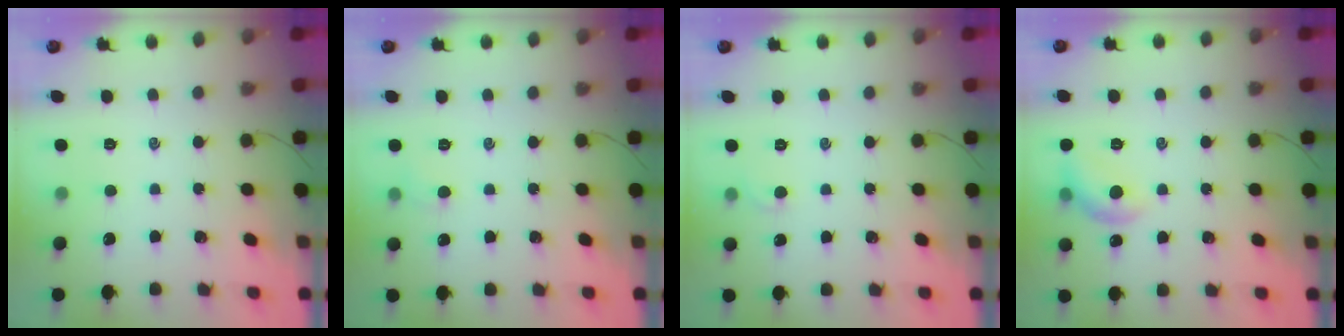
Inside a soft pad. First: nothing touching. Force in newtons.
{"total": 3.8, "press": 3.6, "slide": 1.2}
{"total": 2.7, "press": 2.5, "slide": 0.9}
{"total": 8.5, "press": 8.4, "slide": 0.7}